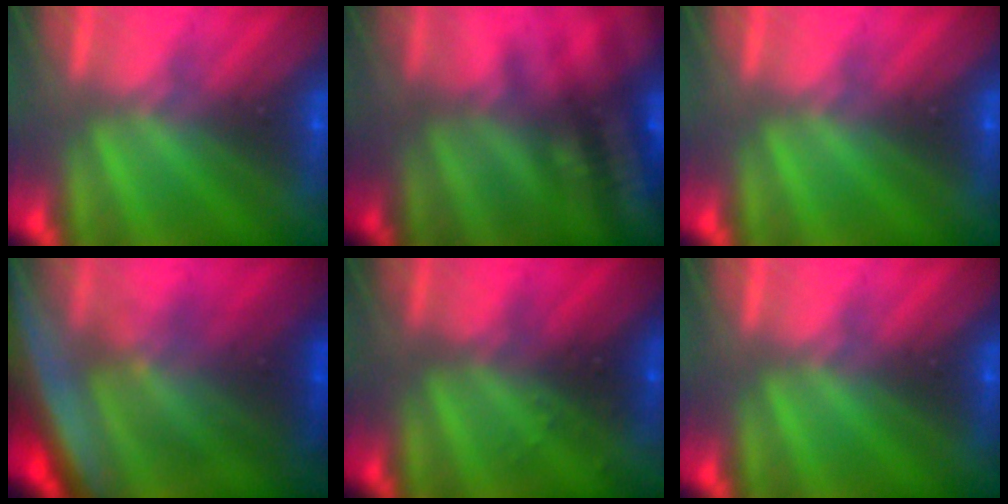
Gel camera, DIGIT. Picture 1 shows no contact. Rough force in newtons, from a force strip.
{"total": 2.8}
{"total": 0.0}
{"total": 6.9}
{"total": 2.9}
{"total": 0.0}